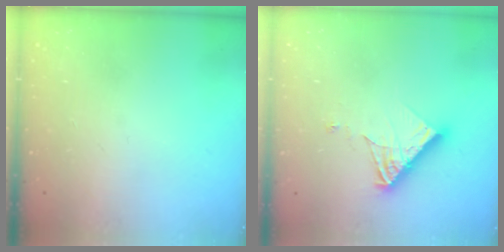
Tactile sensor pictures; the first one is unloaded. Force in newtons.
{"total": 11.7, "press": 11.6, "slide": 1.5}